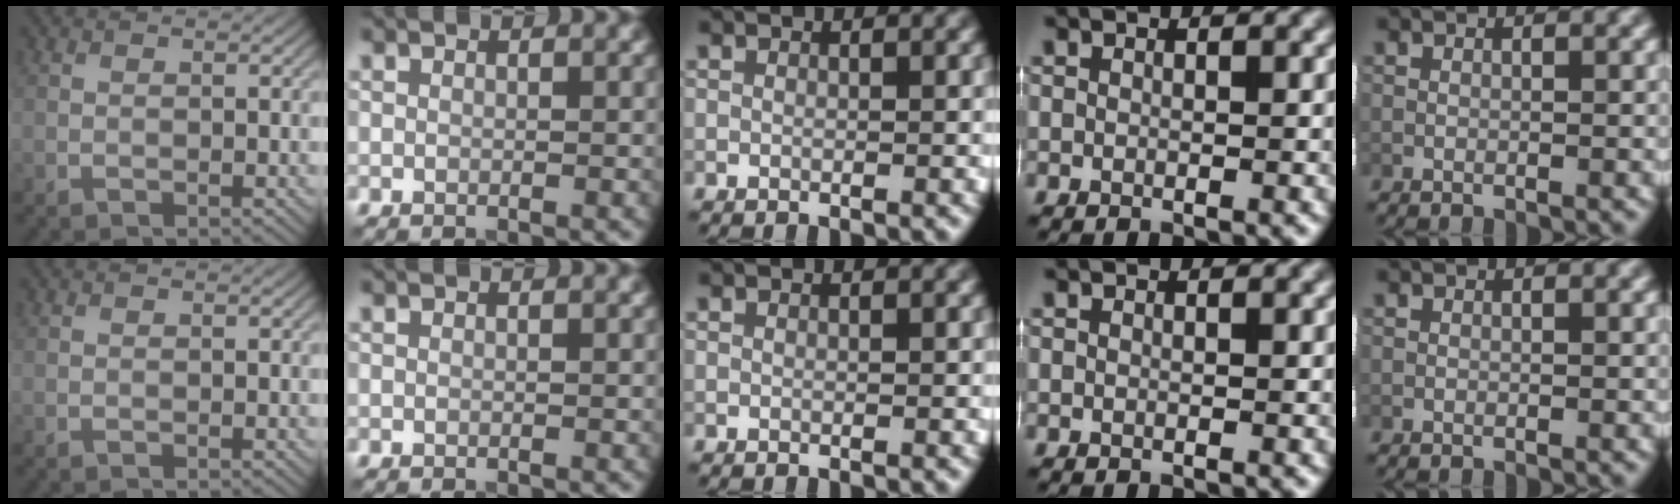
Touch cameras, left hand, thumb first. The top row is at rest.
{}